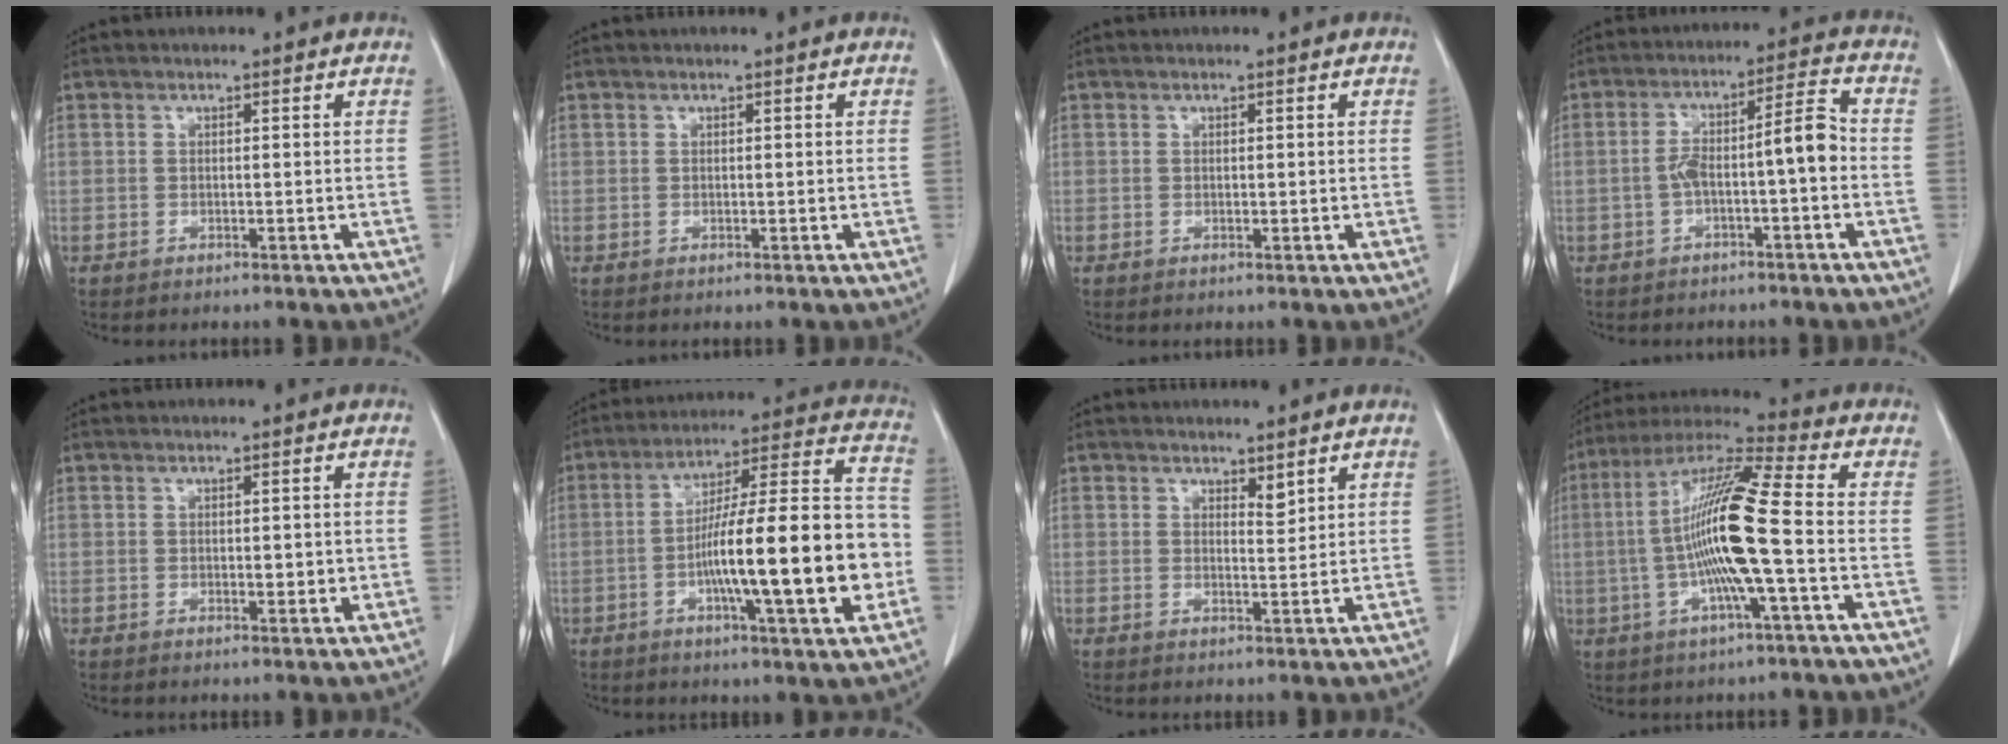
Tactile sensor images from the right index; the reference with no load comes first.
{"total": 0.5, "force": [0.2, 0.4, 0.3], "torque": [0.001, -0.001, 0.003]}
{"total": 0.6, "force": [0.2, 0.4, 0.4], "torque": [-0.005, -0.002, 0.004]}
{"total": 7.6, "force": [-1.6, 1.0, 7.4], "torque": [-0.126, 0.034, -0.026]}
{"total": 1.9, "force": [0.1, 1.0, 1.6], "torque": [-0.020, -0.003, 0.004]}
{"total": 21.0, "force": [-4.3, 2.3, 20.5], "torque": [-0.294, 0.020, -0.064]}
{"total": 1.9, "force": [1.5, 0.5, 1.0], "torque": [-0.017, -0.009, 0.028]}
{"total": 15.0, "force": [-1.8, 0.1, 14.9], "torque": [-0.289, 0.004, -0.045]}